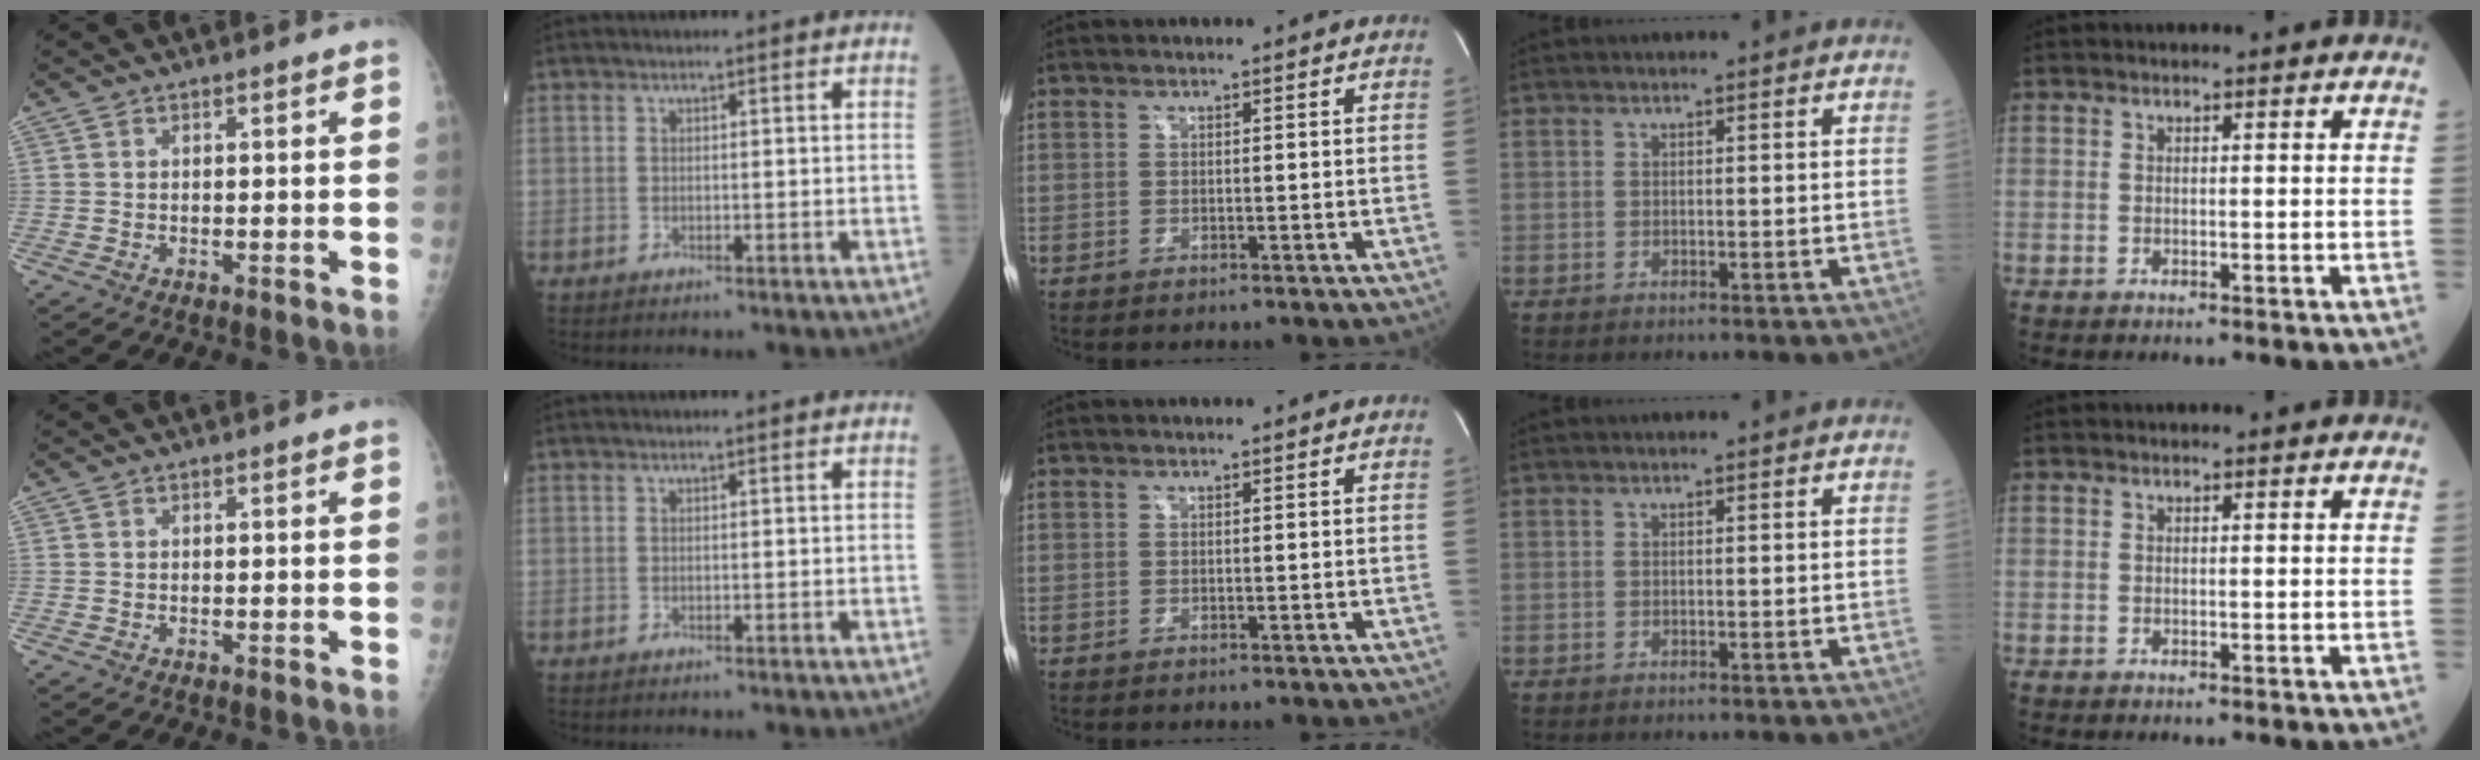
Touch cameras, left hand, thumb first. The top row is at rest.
{}